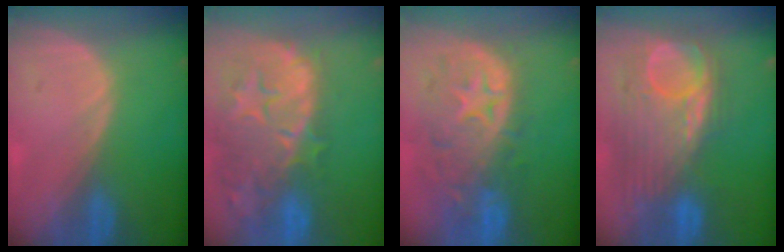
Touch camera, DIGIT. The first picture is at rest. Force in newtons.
{"total": 14.7, "press": 11.7, "slide": 8.9}
{"total": 11.9, "press": 10.1, "slide": 6.3}
{"total": 11.4, "press": 10.5, "slide": 4.6}